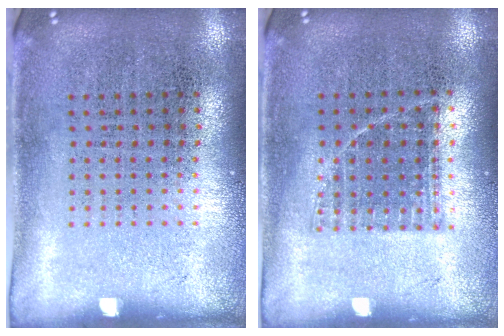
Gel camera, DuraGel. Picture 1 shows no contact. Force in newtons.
{"total": 0.8, "press": 0.7, "slide": 0.3}